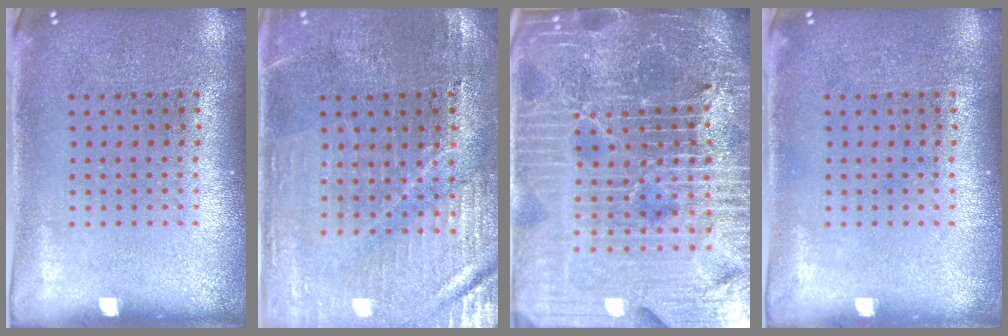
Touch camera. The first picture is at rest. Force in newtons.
{"total": 1.3, "press": 1.3, "slide": 0.2}
{"total": 7.2, "press": 6.3, "slide": 3.6}
{"total": 0.0}